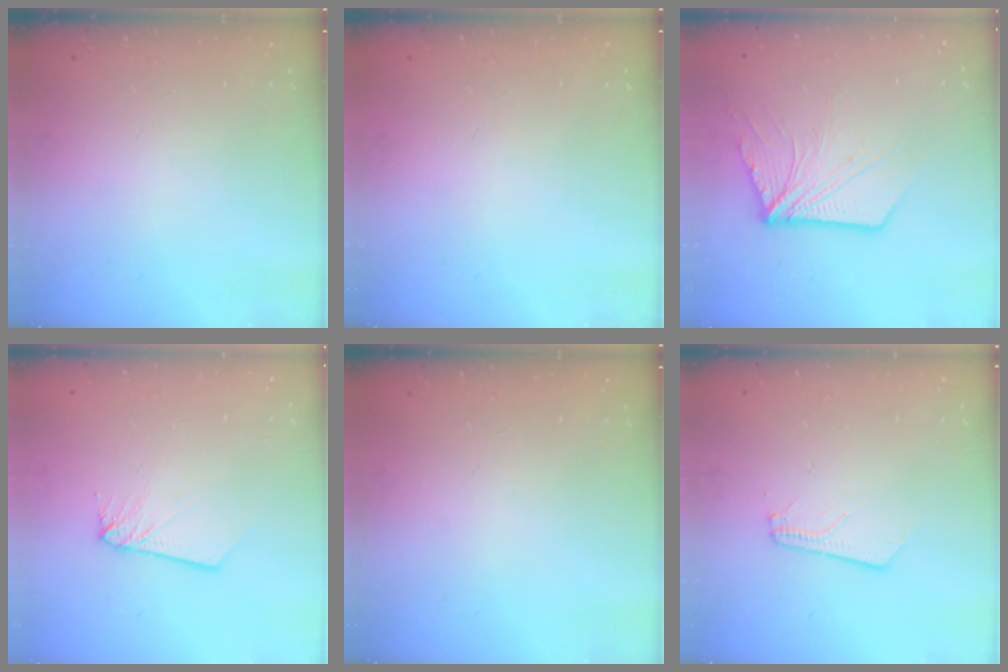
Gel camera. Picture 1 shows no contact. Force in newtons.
{"total": 0.0}
{"total": 11.2, "press": 11.1, "slide": 1.4}
{"total": 2.2, "press": 2.2, "slide": 0.2}
{"total": 0.0}
{"total": 2.7, "press": 2.7, "slide": 0.4}